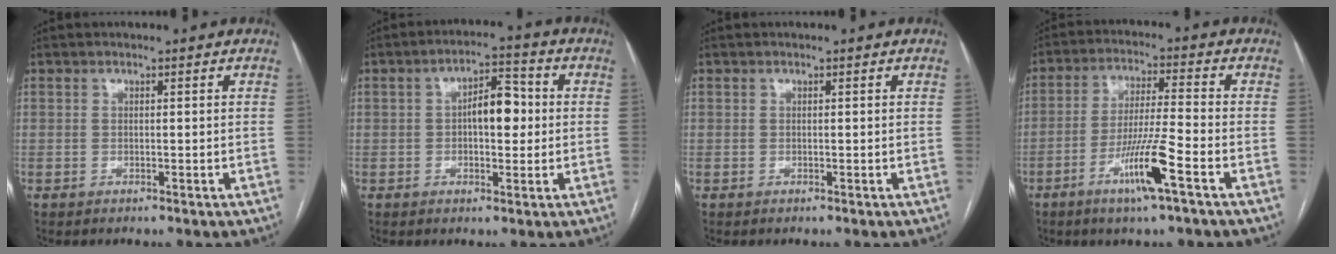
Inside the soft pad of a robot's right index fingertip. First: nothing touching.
{"total": 6.2, "force": [0.1, 2.5, 5.7], "torque": [-0.090, 0.021, -0.002]}
{"total": 0.0}
{"total": 9.4, "force": [-4.8, -0.7, 8.1], "torque": [-0.156, -0.009, -0.089]}